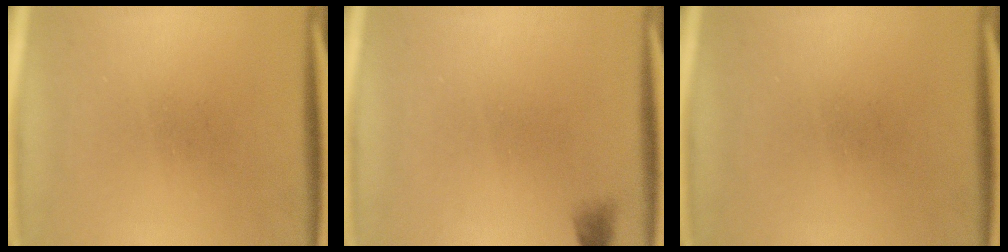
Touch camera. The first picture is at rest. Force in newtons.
{"total": 1.2}
{"total": 0.0}